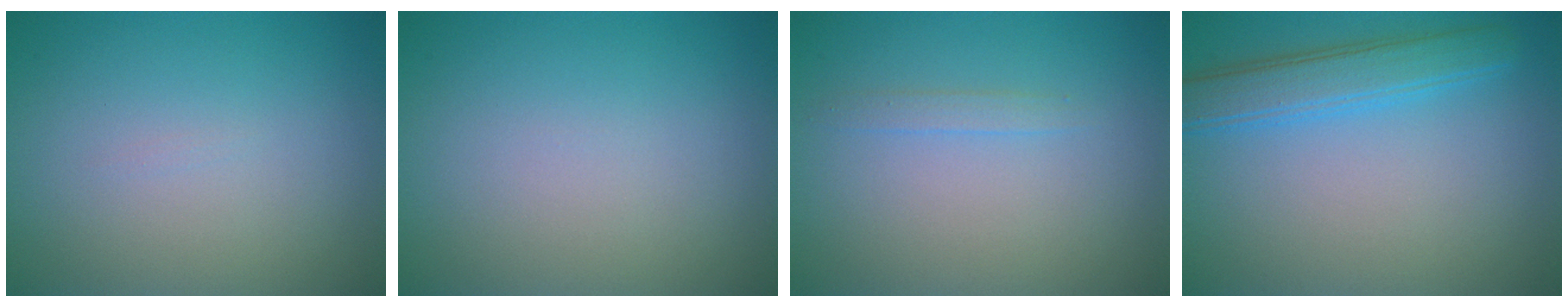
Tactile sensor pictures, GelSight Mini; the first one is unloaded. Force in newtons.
{"total": 0.0}
{"total": 0.8, "press": 0.8, "slide": 0.1}
{"total": 3.7, "press": 3.7, "slide": 0.1}